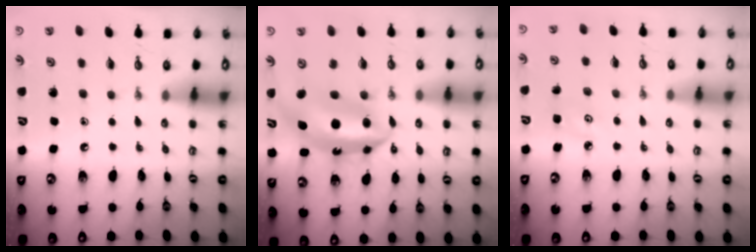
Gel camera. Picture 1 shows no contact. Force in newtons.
{"total": 9.4, "press": 9.3, "slide": 0.9}
{"total": 4.0, "press": 3.9, "slide": 0.5}